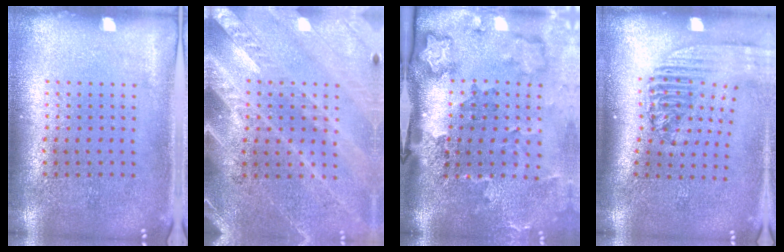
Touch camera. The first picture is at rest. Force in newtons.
{"total": 3.0, "press": 2.7, "slide": 1.3}
{"total": 3.5, "press": 2.2, "slide": 2.7}
{"total": 2.1, "press": 1.7, "slide": 1.3}